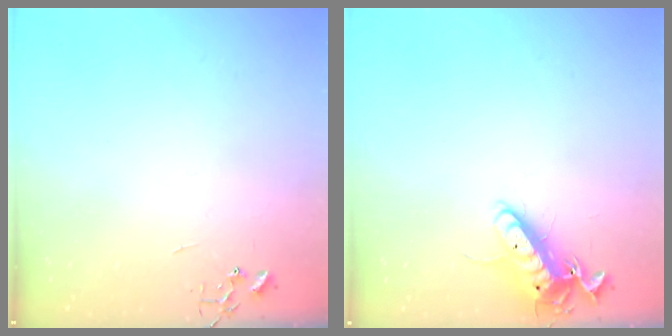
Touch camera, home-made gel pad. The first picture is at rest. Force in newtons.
{"total": 12.5, "press": 12.5, "slide": 1.1}